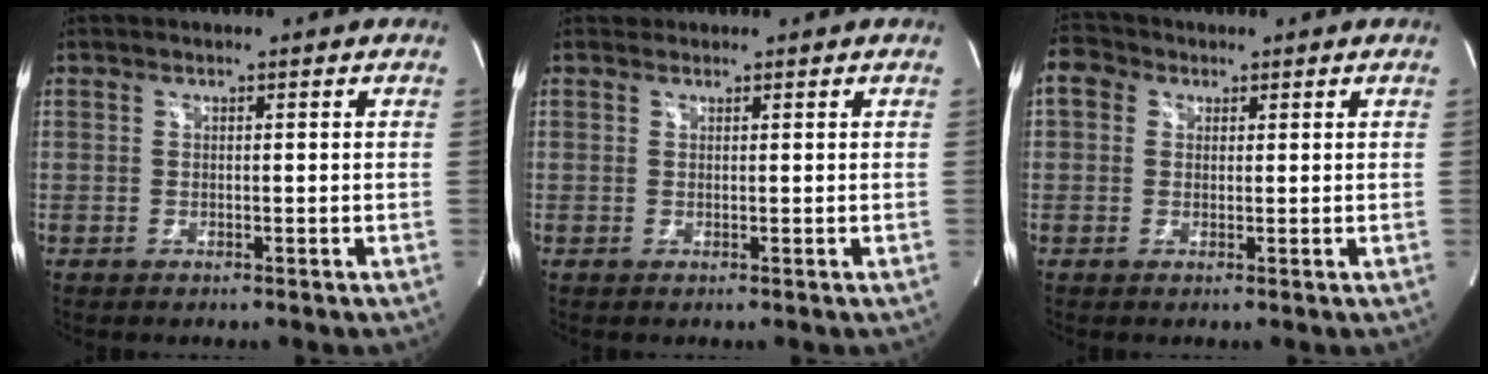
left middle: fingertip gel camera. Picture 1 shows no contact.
{"total": 0.7, "force": [0.6, 0.3, -0.1], "torque": [-0.001, 0.002, 0.010]}
{"total": 4.3, "force": [1.7, 3.5, 1.7], "torque": [-0.040, 0.024, 0.030]}